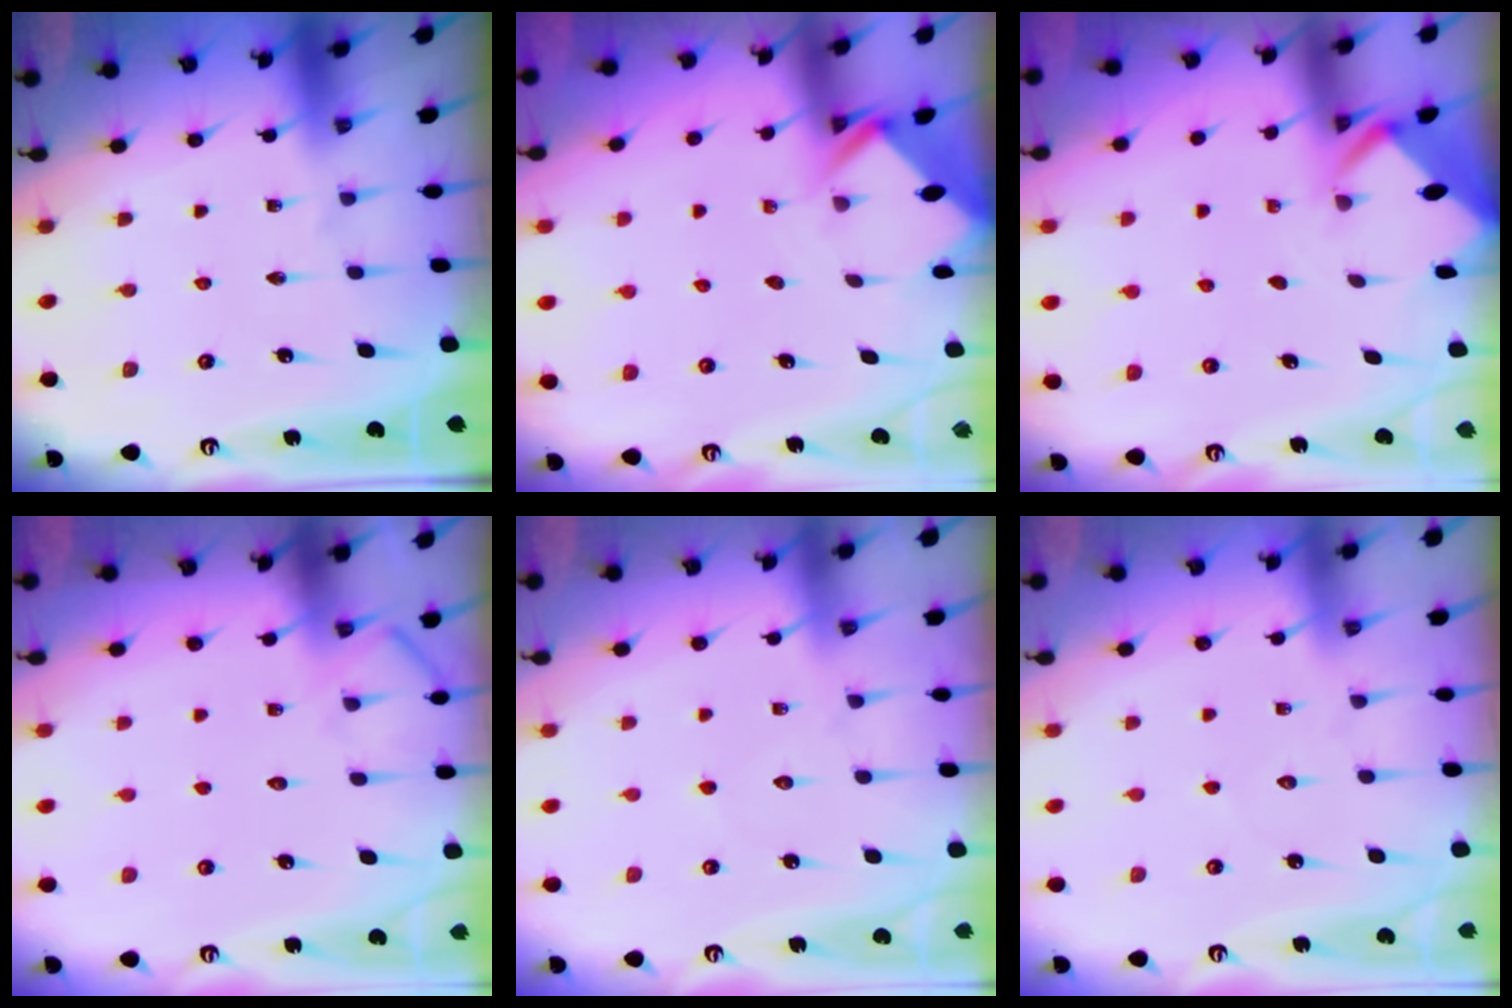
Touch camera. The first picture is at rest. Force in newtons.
{"total": 2.6, "press": 2.6, "slide": 0.2}
{"total": 2.4, "press": 2.4, "slide": 0.2}
{"total": 6.7, "press": 6.6, "slide": 0.9}
{"total": 4.6, "press": 4.5, "slide": 0.6}
{"total": 3.3, "press": 3.3, "slide": 0.3}